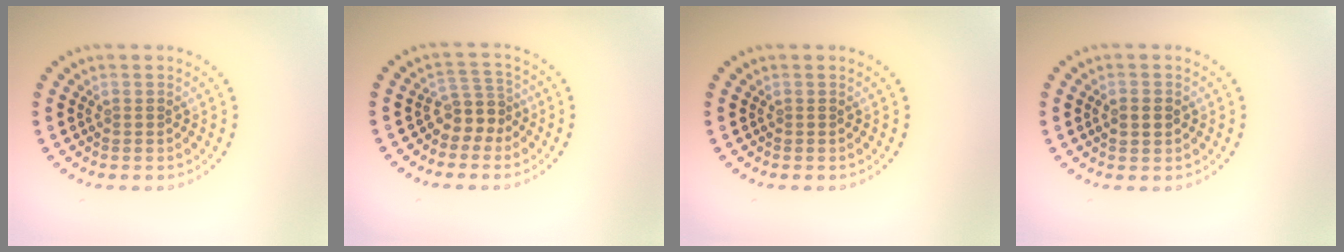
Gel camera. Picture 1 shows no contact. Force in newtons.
{"total": 2.7, "press": 2.0, "slide": 1.8}
{"total": 0.0}
{"total": 2.2, "press": 2.2, "slide": 0.1}